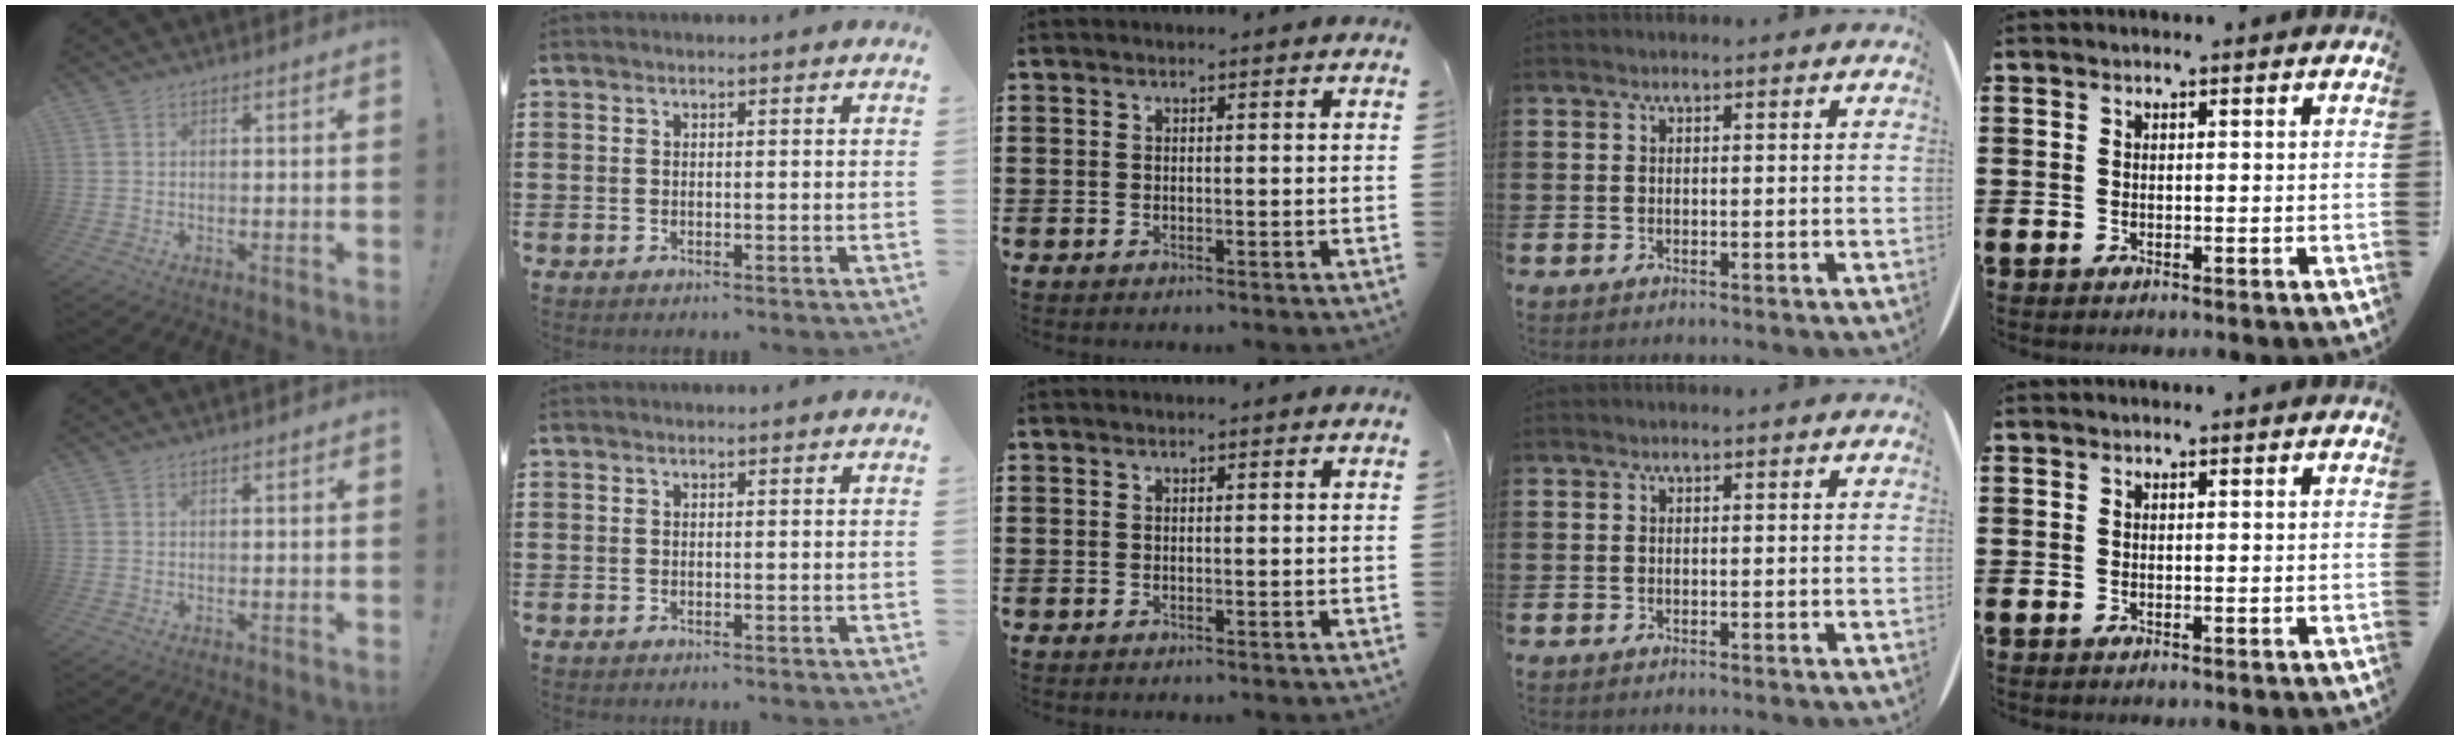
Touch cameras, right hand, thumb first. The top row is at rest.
{}